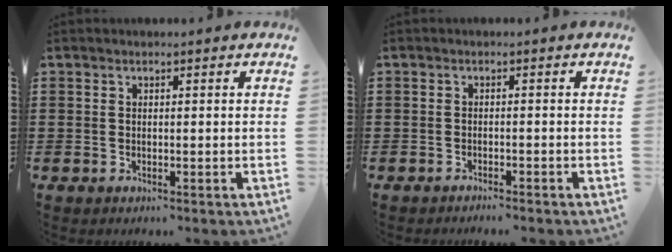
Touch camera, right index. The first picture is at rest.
{"total": 1.1, "force": [-1.1, -0.1, 0.1], "torque": [-0.004, -0.001, -0.023]}